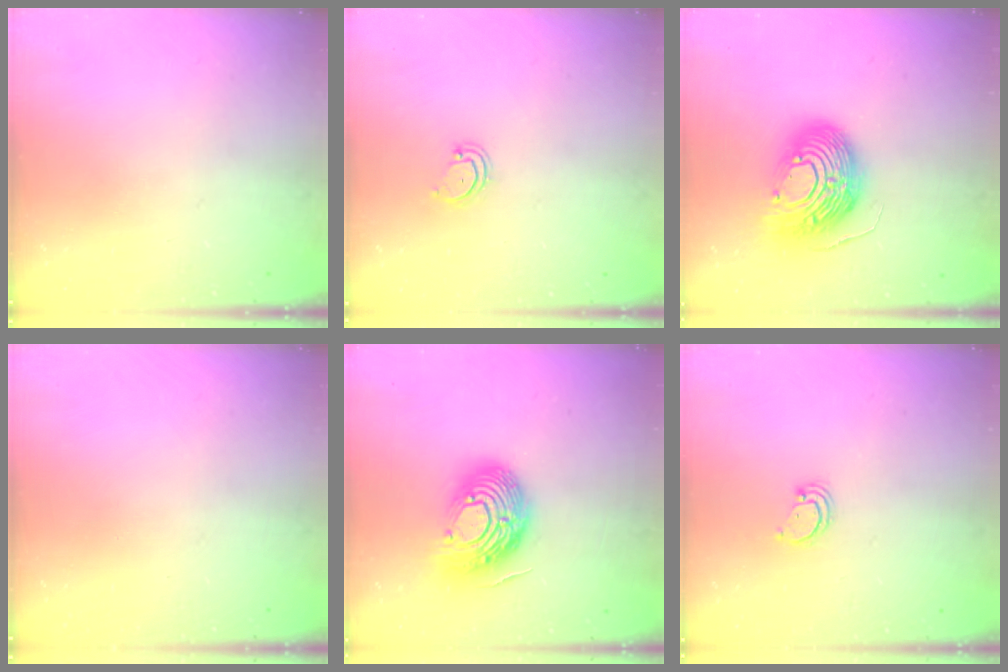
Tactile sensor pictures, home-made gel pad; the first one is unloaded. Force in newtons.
{"total": 3.0, "press": 3.0, "slide": 0.2}
{"total": 17.0, "press": 16.9, "slide": 1.5}
{"total": 0.0}
{"total": 16.9, "press": 16.9, "slide": 1.2}
{"total": 2.1, "press": 2.1, "slide": 0.2}